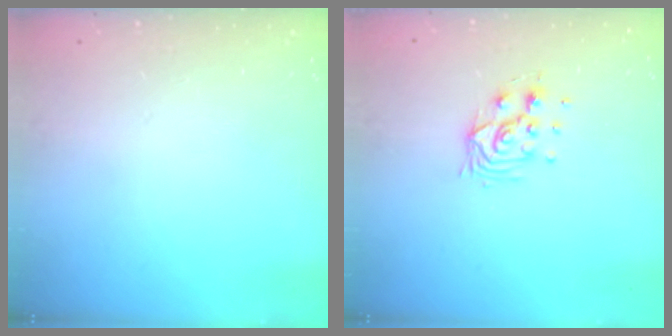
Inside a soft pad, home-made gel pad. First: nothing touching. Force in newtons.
{"total": 8.3, "press": 8.3, "slide": 0.7}